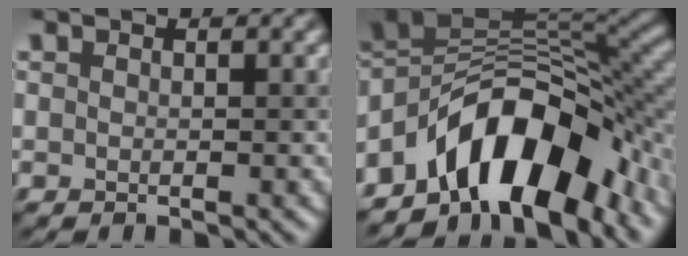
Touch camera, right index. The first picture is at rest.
{"total": 12.5, "force": [-6.1, 6.4, 8.9], "torque": [-0.115, 0.027, -0.117]}